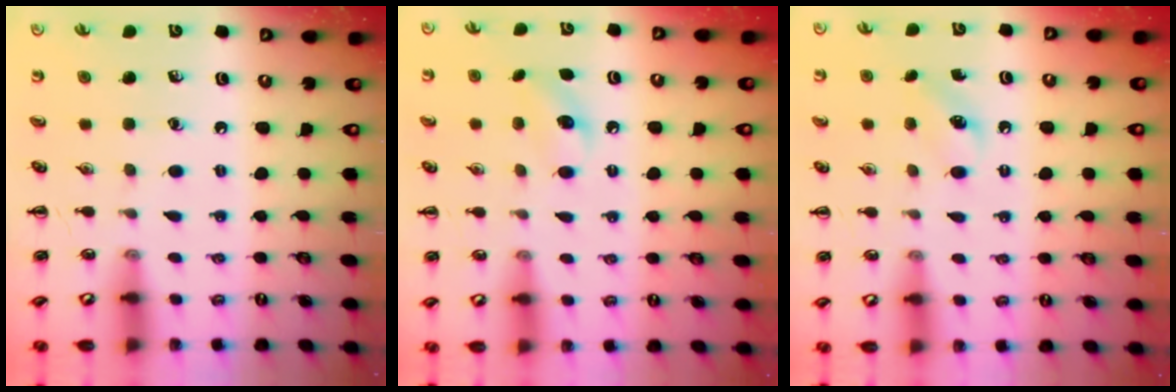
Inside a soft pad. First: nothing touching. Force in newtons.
{"total": 5.4, "press": 5.2, "slide": 1.2}
{"total": 6.3, "press": 6.1, "slide": 1.7}